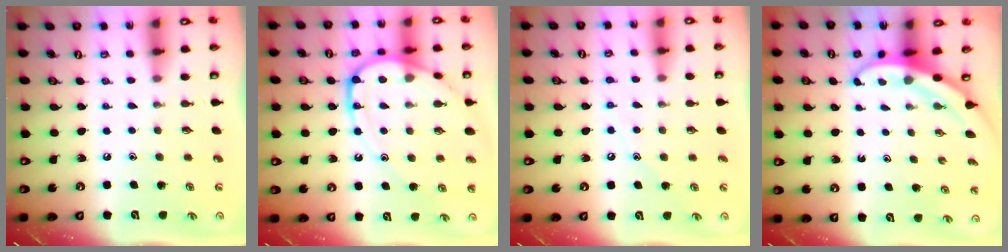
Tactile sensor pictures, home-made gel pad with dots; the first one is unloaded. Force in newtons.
{"total": 13.3, "press": 13.3, "slide": 1.3}
{"total": 6.0, "press": 6.0, "slide": 0.7}
{"total": 3.3, "press": 3.3, "slide": 0.1}